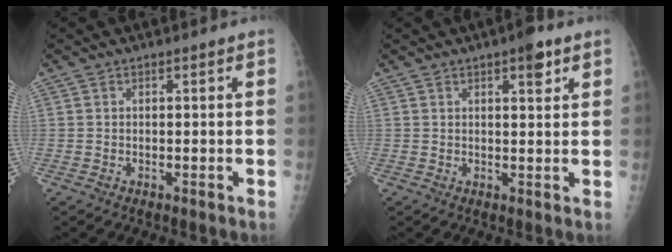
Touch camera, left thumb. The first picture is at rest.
{"total": 3.9, "force": [2.2, 1.3, 3.0], "torque": [-0.031, -0.008, 0.028]}